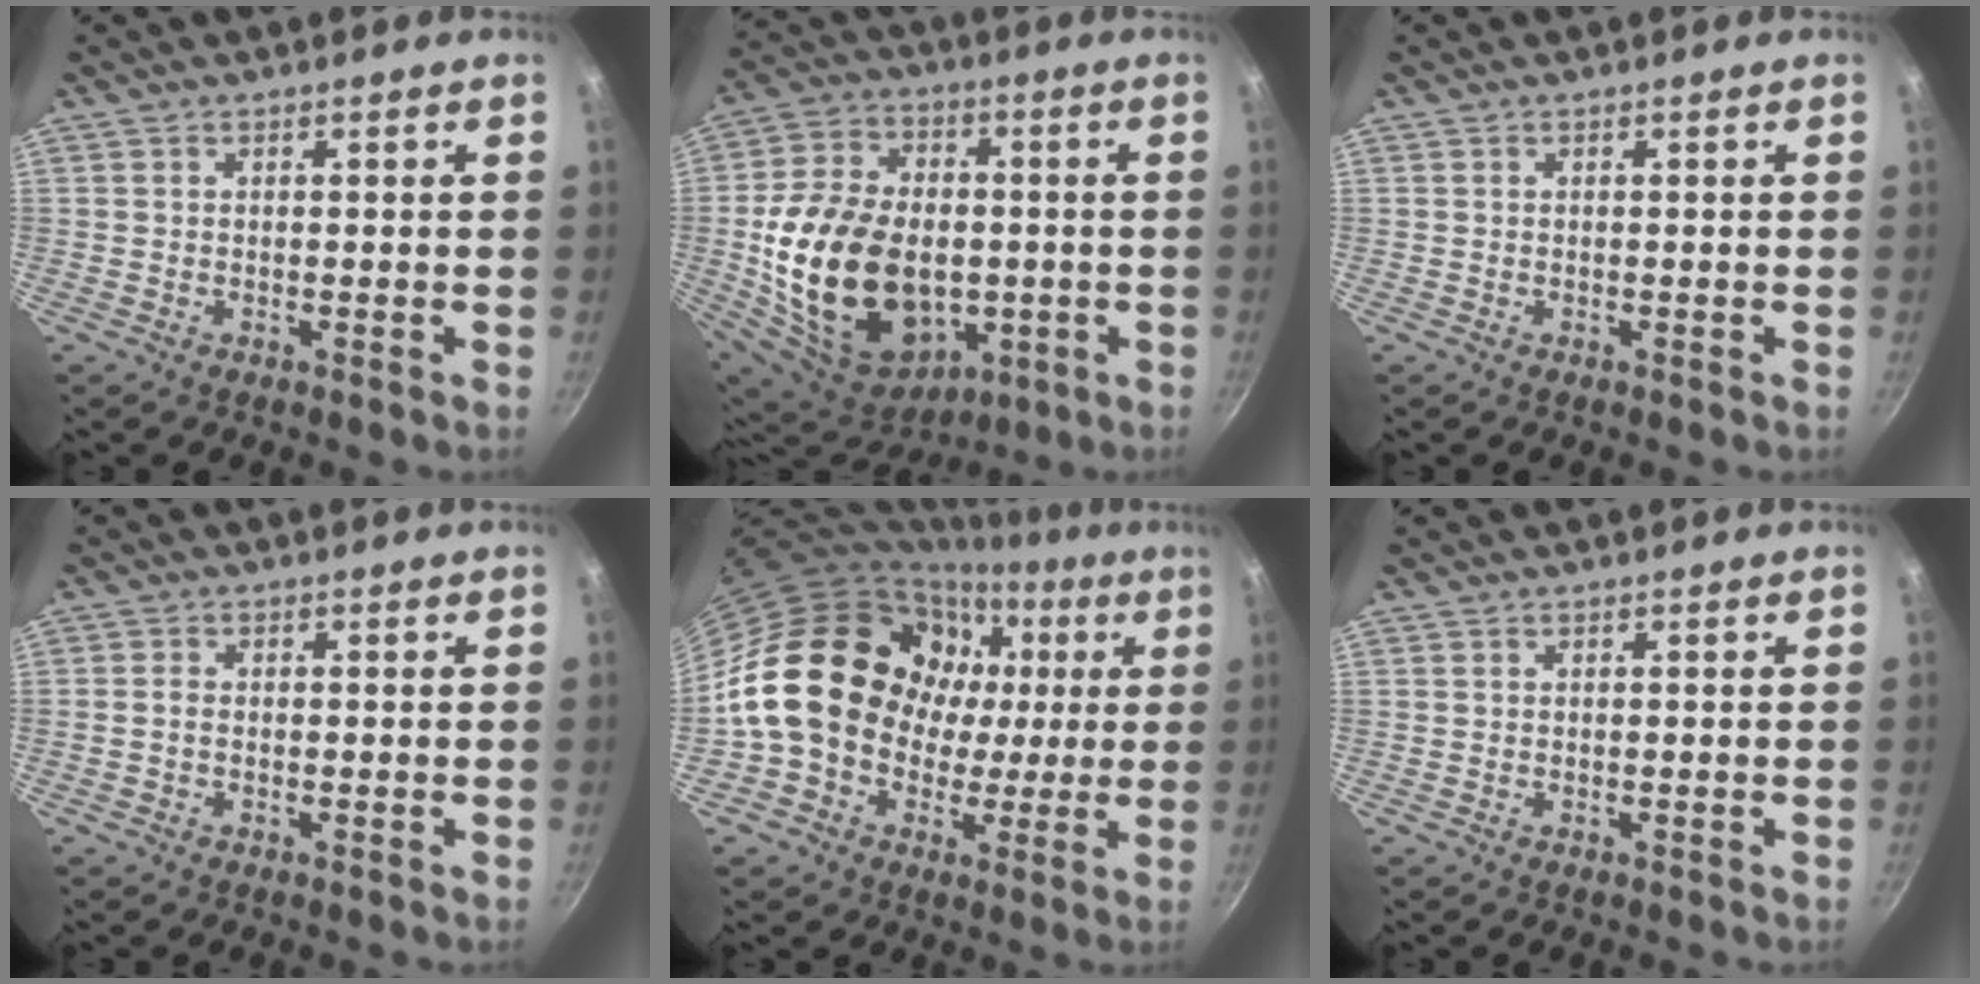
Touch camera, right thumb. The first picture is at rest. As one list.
[{"total": 26.5, "force": [-3.0, 18.1, 19.0], "torque": [-0.331, 0.012, -0.032]}, {"total": 0.0}, {"total": 1.3, "force": [-0.4, 0.9, 0.8], "torque": [-0.015, 0.008, -0.008]}, {"total": 19.8, "force": [0.8, 16.8, 10.5], "torque": [-0.145, 0.040, 0.013]}, {"total": 0.0}]